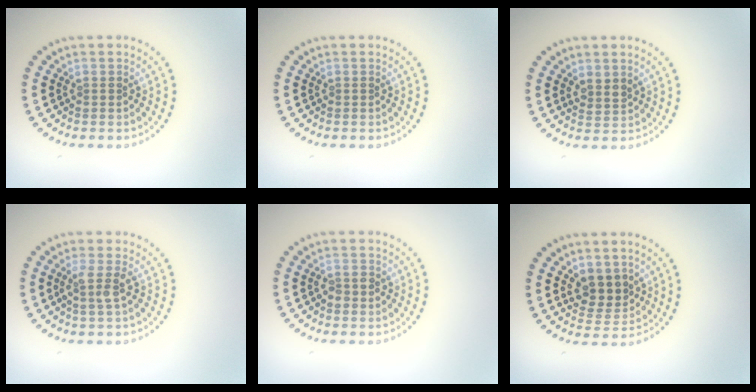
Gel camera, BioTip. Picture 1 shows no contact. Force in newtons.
{"total": 0.0}
{"total": 1.5, "press": 1.3, "slide": 0.8}
{"total": 1.7, "press": 1.3, "slide": 1.2}
{"total": 1.3, "press": 1.3, "slide": 0.3}
{"total": 2.8, "press": 2.5, "slide": 1.3}